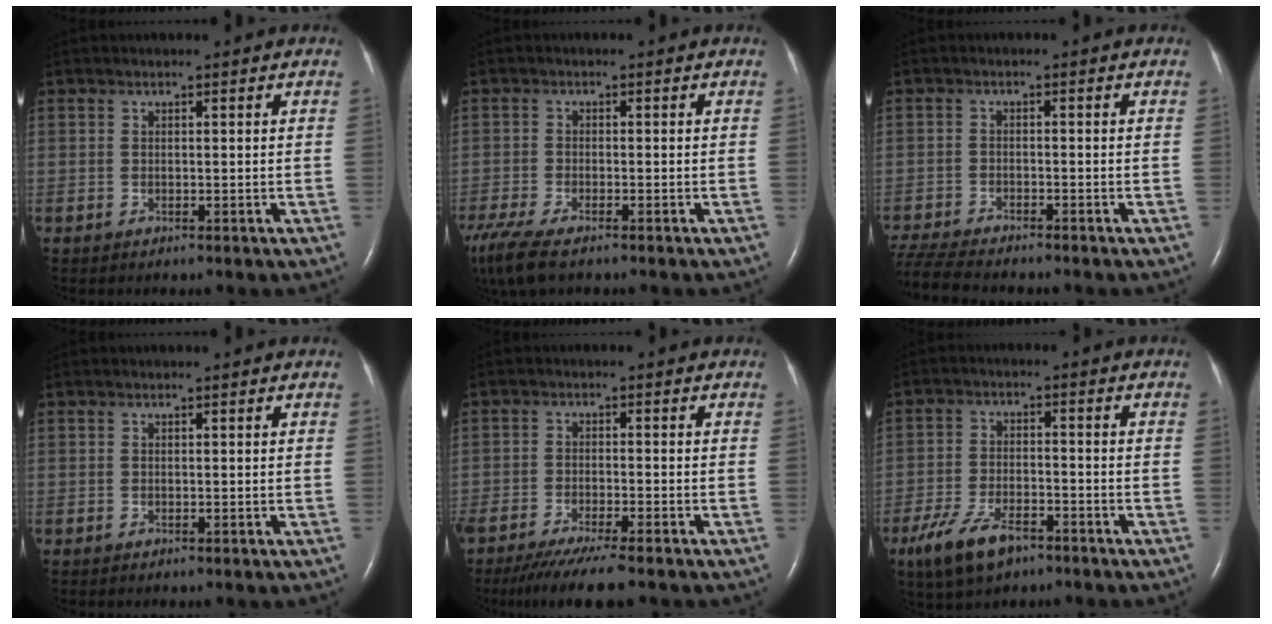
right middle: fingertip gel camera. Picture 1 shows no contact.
{"total": 10.0, "force": [-7.2, 3.1, 6.2], "torque": [-0.136, -0.022, -0.125]}
{"total": 8.2, "force": [-7.6, 0.9, 3.1], "torque": [-0.060, -0.016, -0.132]}
{"total": 0.0}
{"total": 8.8, "force": [-7.1, 0.5, 5.1], "torque": [-0.079, -0.021, -0.114]}
{"total": 8.4, "force": [-5.4, 3.4, 5.4], "torque": [-0.117, -0.010, -0.095]}